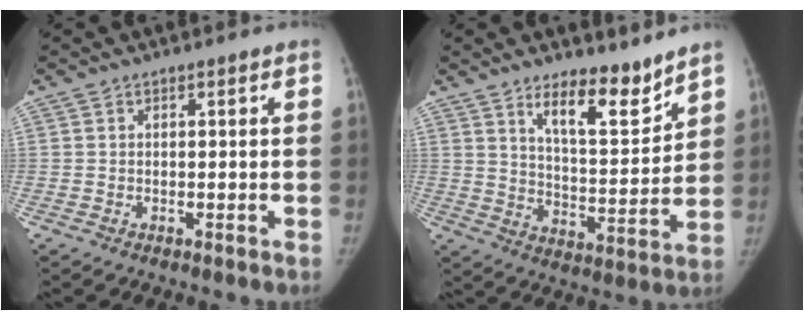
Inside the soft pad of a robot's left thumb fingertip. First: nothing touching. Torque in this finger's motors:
{"motor_torque": [1.43, 0.20, 0.63, -1.14, 0.23]}